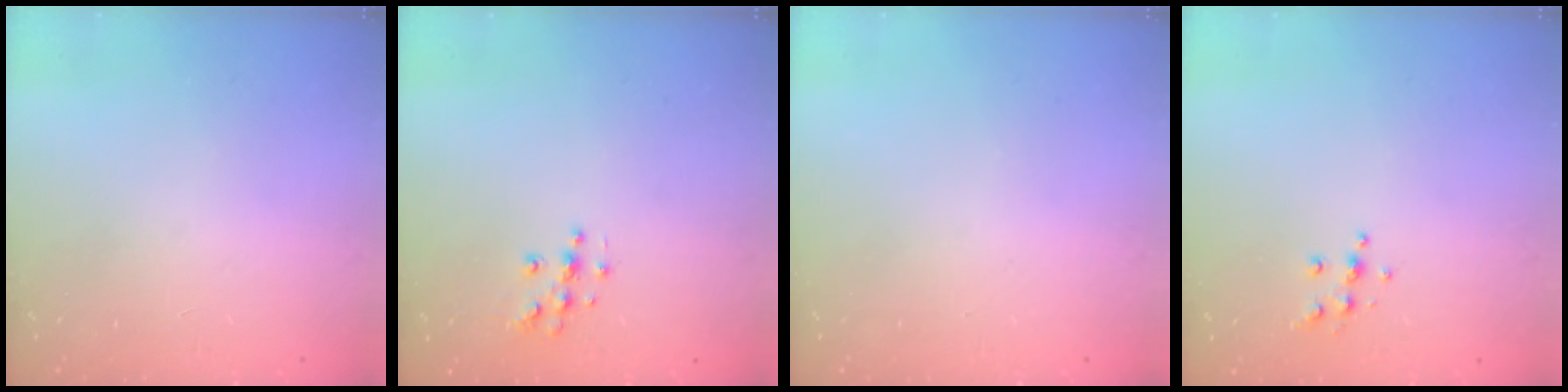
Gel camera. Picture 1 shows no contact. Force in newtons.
{"total": 5.0, "press": 4.7, "slide": 1.6}
{"total": 0.0}
{"total": 5.6, "press": 5.6, "slide": 0.6}